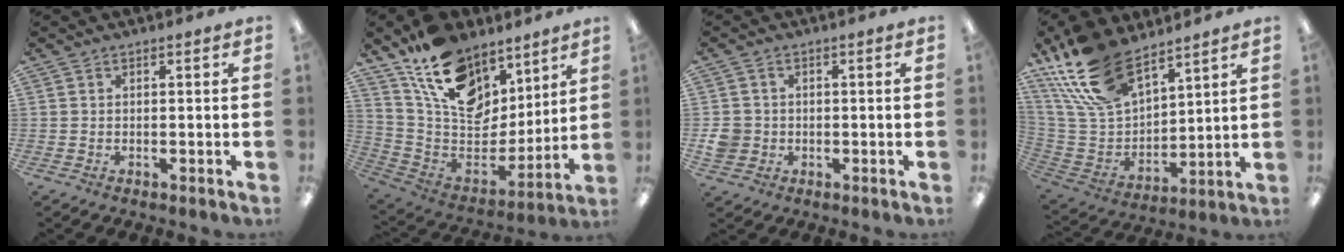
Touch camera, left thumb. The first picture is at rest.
{"total": 17.2, "force": [11.2, 10.4, 7.9], "torque": [-0.152, -0.074, 0.213]}
{"total": 4.6, "force": [-0.5, 4.3, 1.4], "torque": [-0.027, 0.006, -0.009]}
{"total": 20.6, "force": [14.1, 10.4, 10.8], "torque": [-0.242, -0.065, 0.261]}